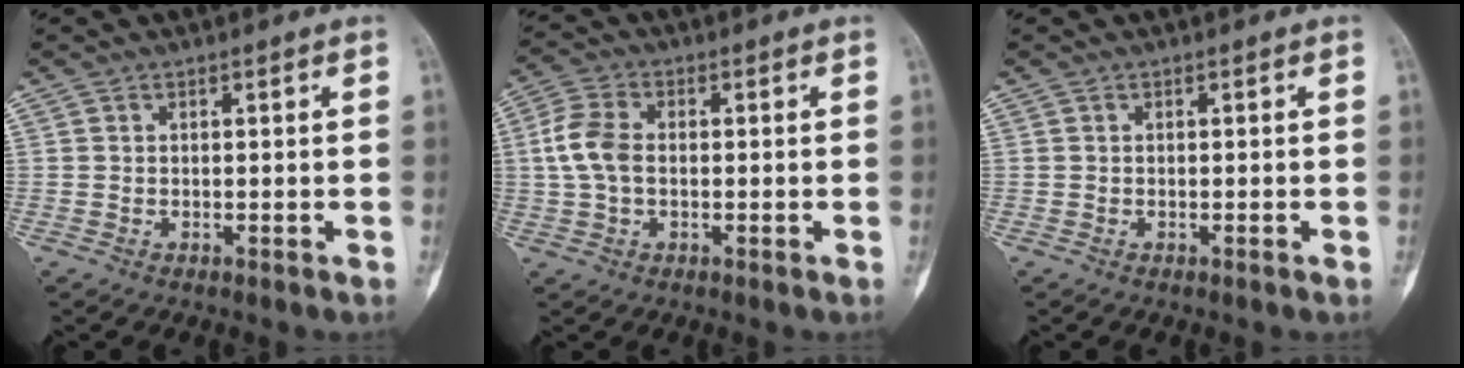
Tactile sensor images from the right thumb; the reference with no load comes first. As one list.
[{"total": 6.8, "force": [0.1, 4.4, 5.2], "torque": [-0.117, 0.015, -0.004]}, {"total": 0.0}]